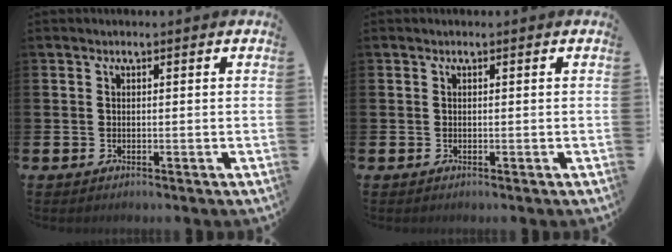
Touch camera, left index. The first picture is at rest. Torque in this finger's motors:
{"motor_torque": [0.00, 0.00, 0.00, 0.00]}